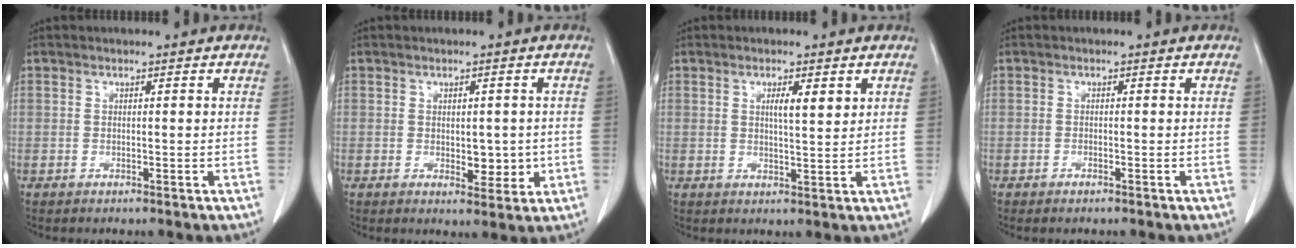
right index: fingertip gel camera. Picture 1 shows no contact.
{"total": 3.8, "force": [-0.2, 2.2, 3.1], "torque": [-0.031, -0.002, 0.008]}
{"total": 3.3, "force": [1.4, 0.6, 2.9], "torque": [-0.051, -0.001, 0.022]}
{"total": 0.9, "force": [-0.7, 0.2, 0.5], "torque": [-0.015, -0.001, -0.009]}